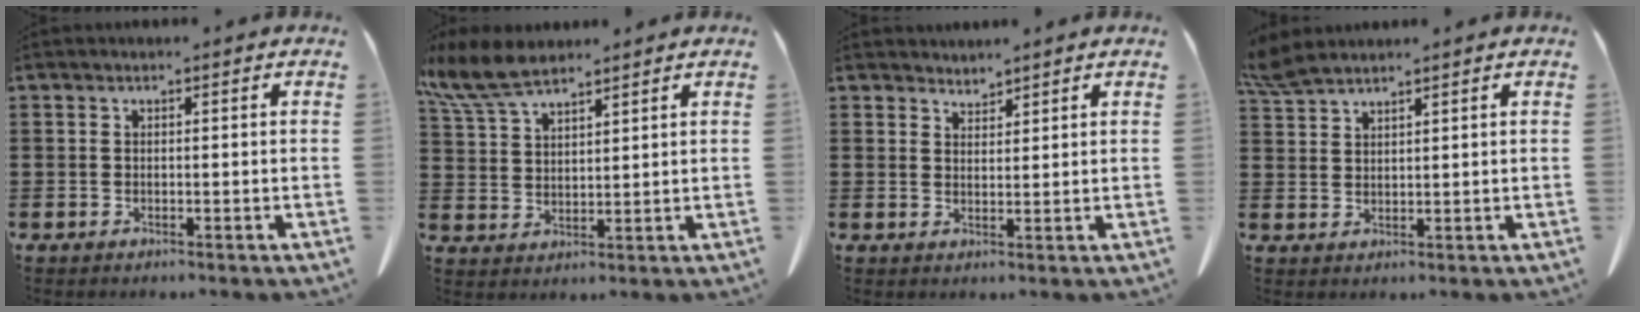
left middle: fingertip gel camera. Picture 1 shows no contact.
{"total": 7.3, "force": [5.8, 2.3, 3.9], "torque": [-0.100, -0.009, 0.107]}
{"total": 2.0, "force": [2.0, 0.1, -0.3], "torque": [0.001, -0.003, 0.039]}
{"total": 3.6, "force": [3.2, 0.5, 1.5], "torque": [-0.041, -0.007, 0.061]}